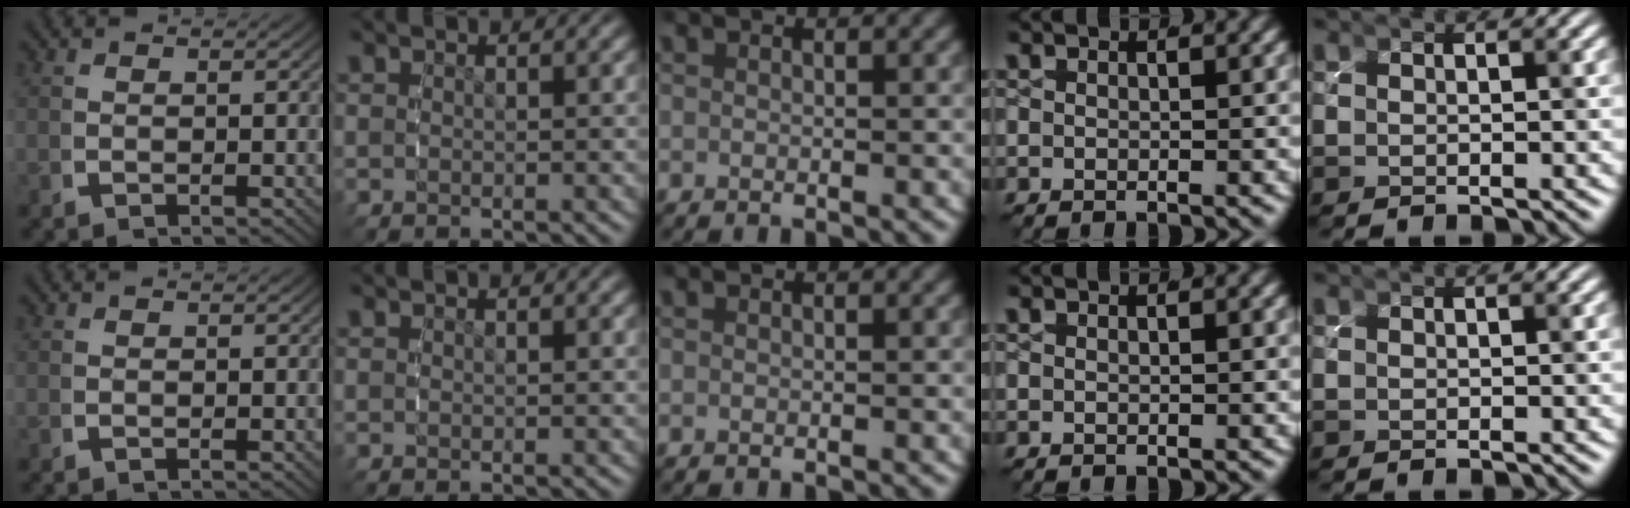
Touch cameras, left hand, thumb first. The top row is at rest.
{}